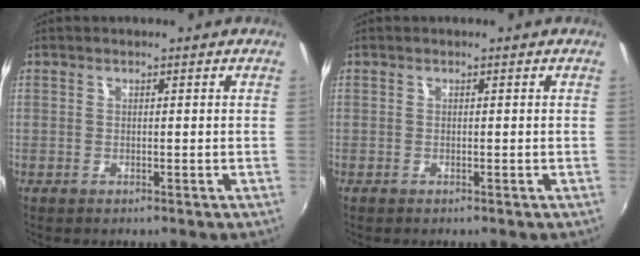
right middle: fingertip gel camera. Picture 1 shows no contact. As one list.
[{"total": 0.0}]